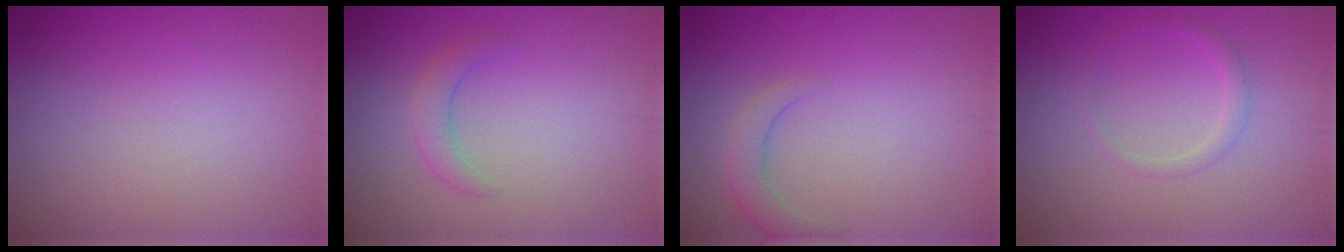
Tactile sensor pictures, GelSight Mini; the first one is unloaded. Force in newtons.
{"total": 1.9, "press": 1.9, "slide": 0.2}
{"total": 2.1, "press": 2.1, "slide": 0.2}
{"total": 1.3, "press": 1.3, "slide": 0.0}